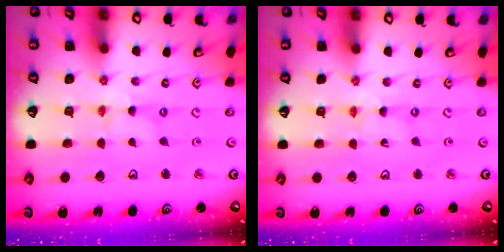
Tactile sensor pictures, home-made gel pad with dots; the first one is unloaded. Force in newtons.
{"total": 0.0}